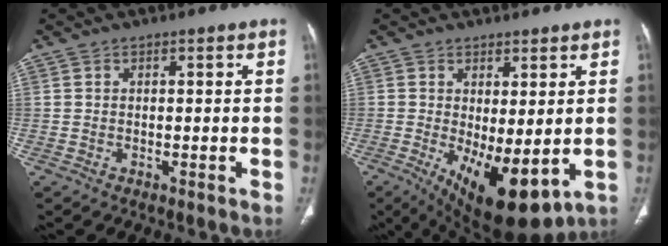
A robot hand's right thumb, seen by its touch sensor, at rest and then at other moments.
{"total": 12.6, "force": [-2.4, 5.1, 11.3], "torque": [-0.173, -0.023, -0.014]}